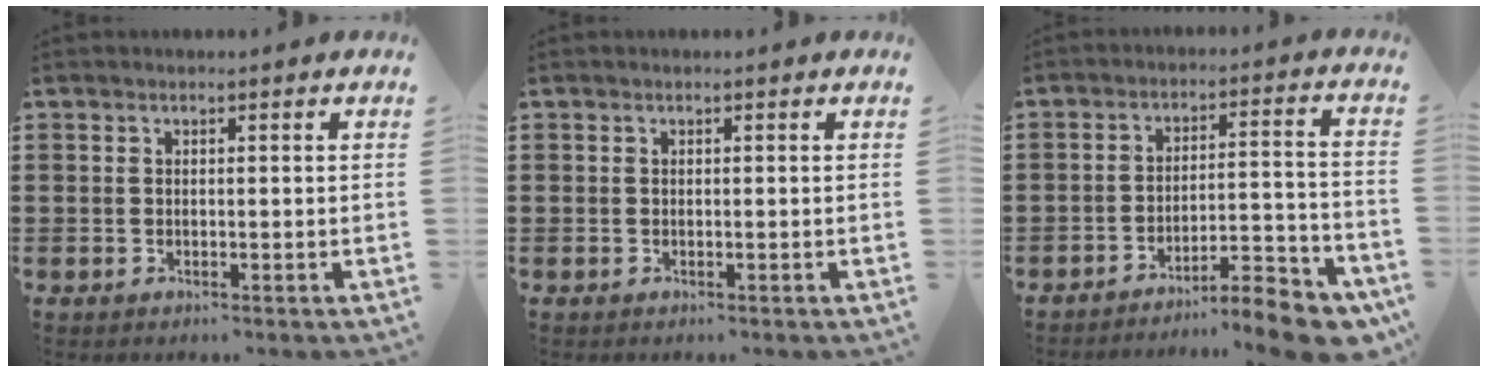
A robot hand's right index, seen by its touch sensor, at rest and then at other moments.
{"total": 0.0}
{"total": 8.4, "force": [-7.4, 1.0, 3.8], "torque": [-0.048, 0.015, -0.140]}